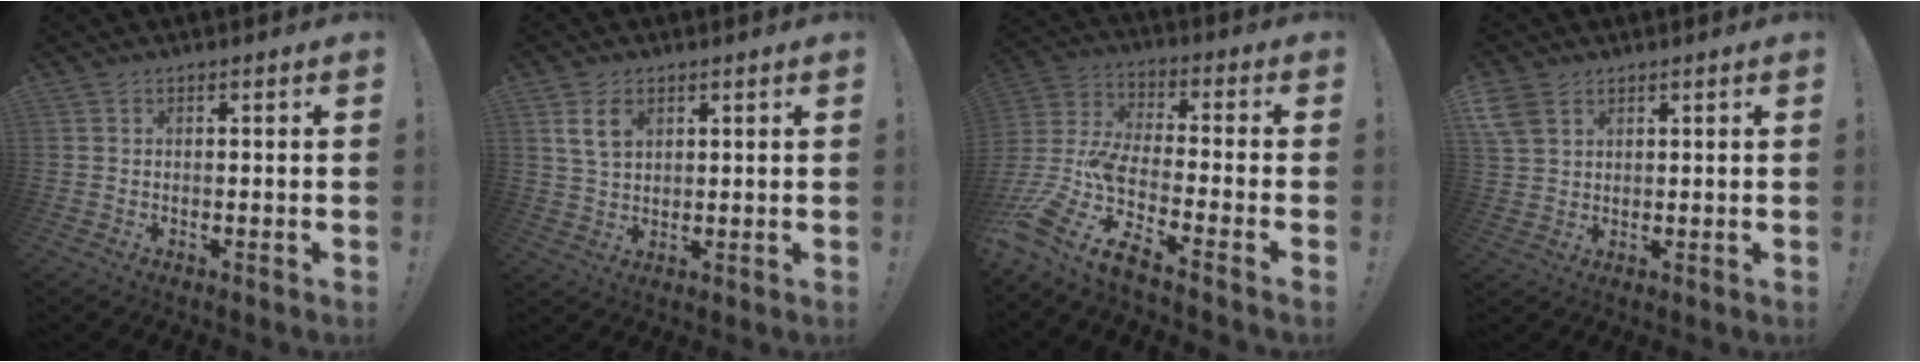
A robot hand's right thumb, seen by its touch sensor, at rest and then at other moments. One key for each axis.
{"total": 6.3, "fx": 2.7, "fy": 4.1, "fz": 3.9, "tx": -0.068, "ty": 0.000, "tz": 0.052}
{"total": 12.3, "fx": -8.1, "fy": 4.4, "fz": 8.1, "tx": -0.166, "ty": 0.015, "tz": -0.143}
{"total": 5.7, "fx": 3.2, "fy": 3.7, "fz": 2.9, "tx": -0.061, "ty": -0.010, "tz": 0.064}